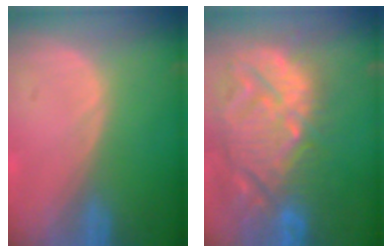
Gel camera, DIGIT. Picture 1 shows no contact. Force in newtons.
{"total": 14.8, "press": 12.7, "slide": 7.6}